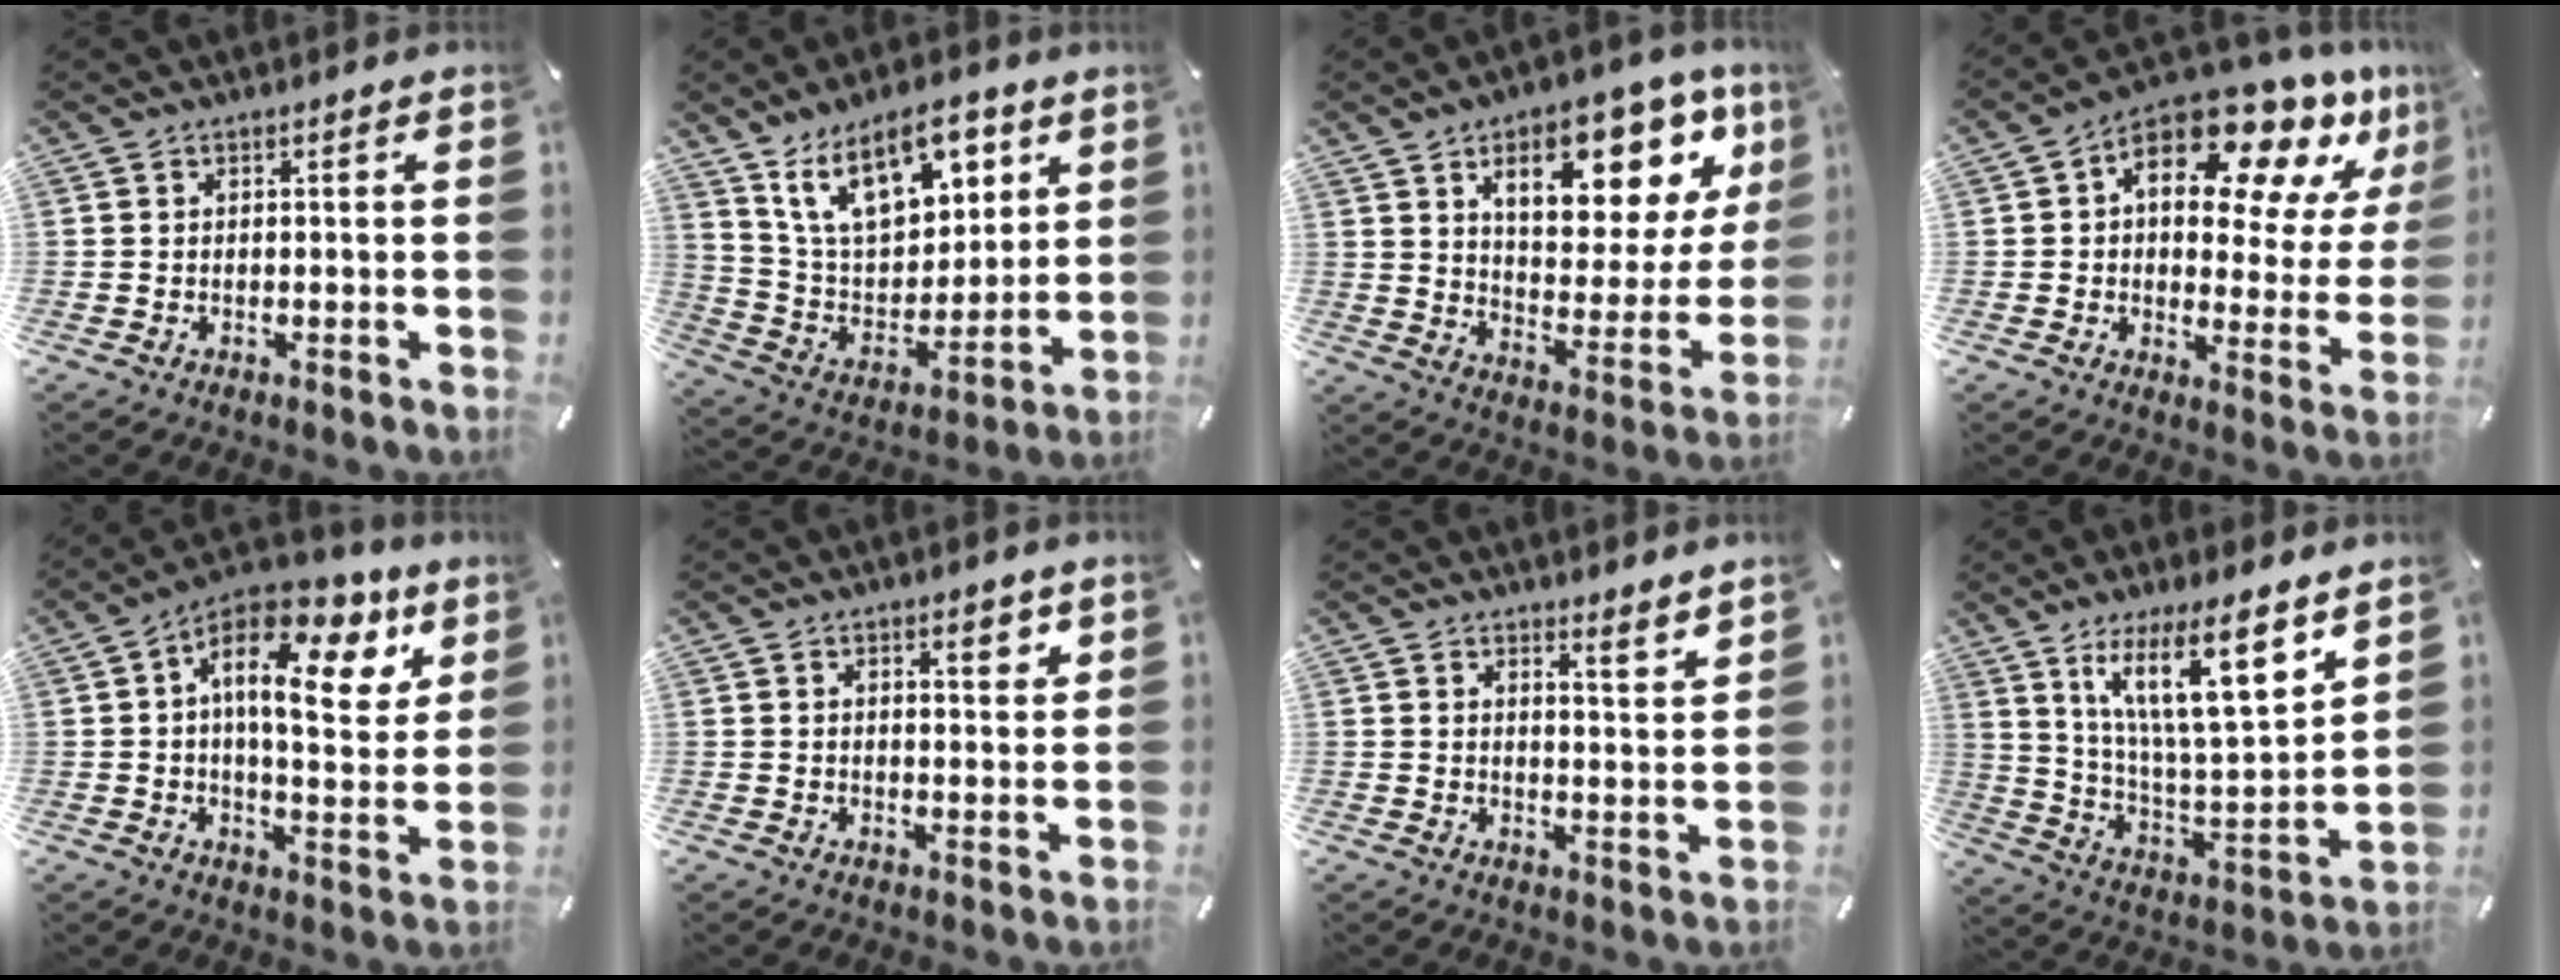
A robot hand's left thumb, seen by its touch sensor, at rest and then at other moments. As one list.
[{"total": 17.3, "force": [10.2, 9.7, 10.2], "torque": [-0.187, -0.043, 0.183]}, {"total": 17.6, "force": [10.2, 8.8, 11.3], "torque": [-0.151, -0.062, 0.165]}, {"total": 17.1, "force": [10.3, 8.5, 10.6], "torque": [-0.152, -0.076, 0.174]}, {"total": 17.8, "force": [7.3, 8.3, 13.9], "torque": [-0.215, -0.037, 0.118]}, {"total": 4.2, "force": [2.6, 1.4, 3.0], "torque": [-0.040, -0.009, 0.040]}, {"total": 4.1, "force": [4.0, 0.2, 0.9], "torque": [-0.006, -0.039, 0.067]}, {"total": 19.1, "force": [11.5, 5.4, 14.2], "torque": [-0.248, -0.063, 0.184]}]